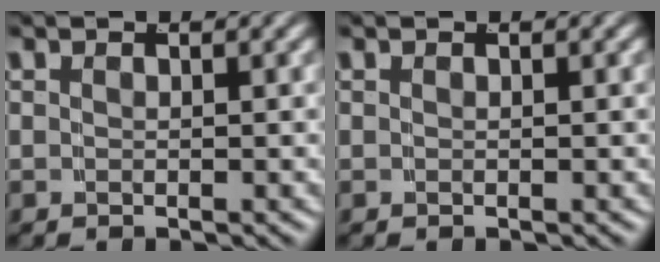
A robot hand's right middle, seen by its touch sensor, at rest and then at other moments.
{"total": 0.0}